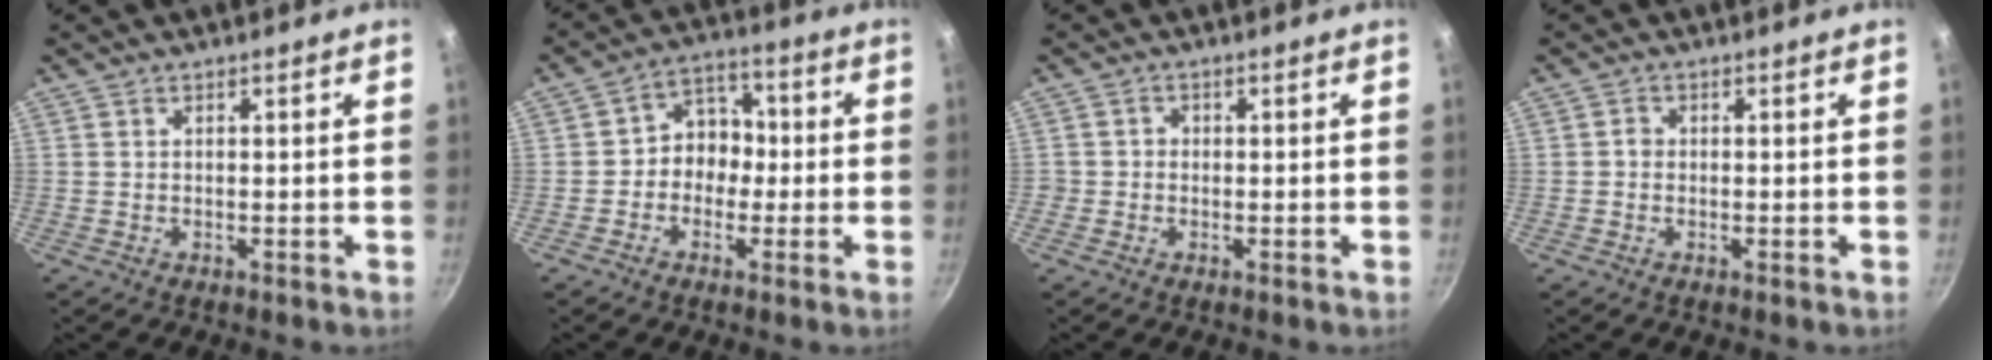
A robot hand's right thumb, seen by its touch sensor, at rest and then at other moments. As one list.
[{"total": 7.3, "force": [-1.0, 6.2, 3.7], "torque": [-0.004, 0.029, -0.031]}, {"total": 1.5, "force": [-0.4, 1.4, 0.3], "torque": [0.004, 0.003, -0.009]}, {"total": 1.1, "force": [-0.2, 1.0, 0.4], "torque": [-0.004, 0.005, -0.006]}]